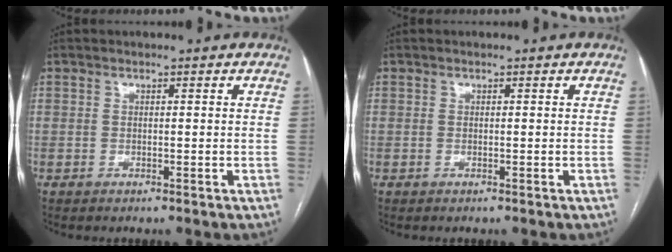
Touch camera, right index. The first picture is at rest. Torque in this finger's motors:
{"motor_torque": [0.33, 0.06, 0.12, 0.00]}